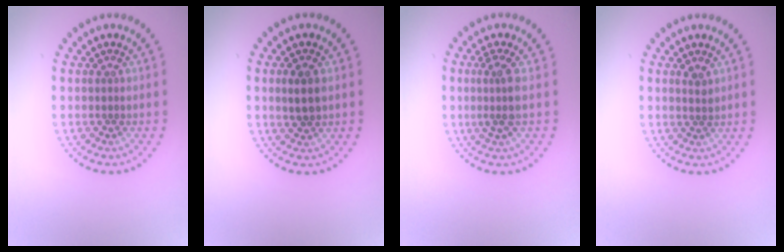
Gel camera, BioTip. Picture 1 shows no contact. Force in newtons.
{"total": 2.4, "press": 2.3, "slide": 0.6}
{"total": 2.4, "press": 1.9, "slide": 1.5}
{"total": 0.9, "press": 0.8, "slide": 0.5}